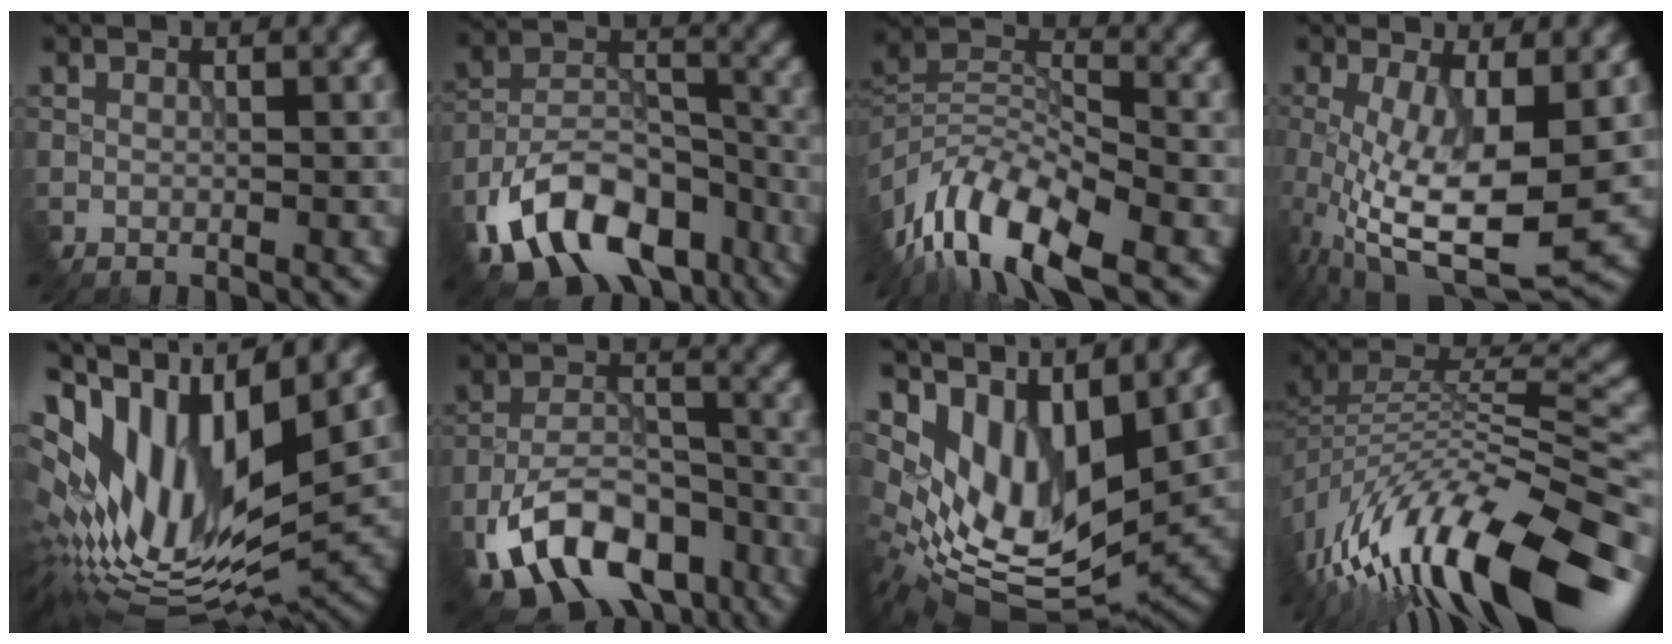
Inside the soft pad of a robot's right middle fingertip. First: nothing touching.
{"total": 11.3, "force": [-7.3, 6.3, 5.8], "torque": [-0.108, 0.010, -0.130]}
{"total": 10.9, "force": [-6.5, 4.2, 7.6], "torque": [-0.148, 0.012, -0.123]}
{"total": 9.9, "force": [-1.4, 3.5, 9.2], "torque": [-0.189, -0.018, -0.016]}
{"total": 15.0, "force": [2.7, 6.2, 13.3], "torque": [-0.268, 0.011, 0.058]}
{"total": 10.6, "force": [-6.6, 5.6, 6.2], "torque": [-0.116, 0.005, -0.115]}
{"total": 10.3, "force": [4.3, 5.0, 8.0], "torque": [-0.160, -0.016, 0.094]}
{"total": 15.7, "force": [-9.9, 5.8, 10.6], "torque": [-0.214, 0.014, -0.160]}